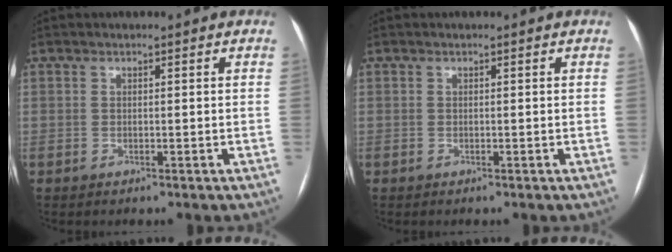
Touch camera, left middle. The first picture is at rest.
{"total": 0.0}